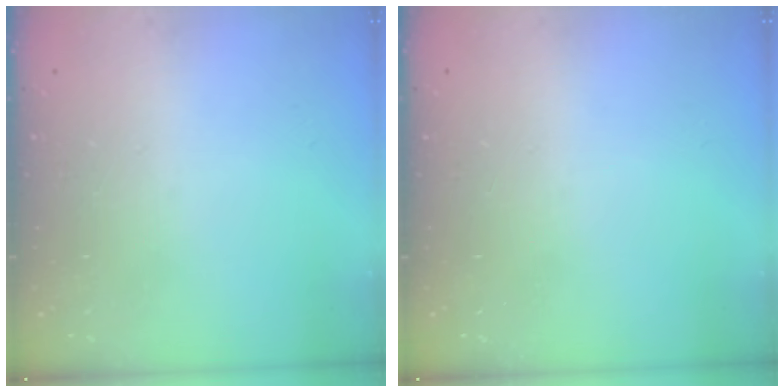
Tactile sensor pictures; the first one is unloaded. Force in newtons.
{"total": 0.0}